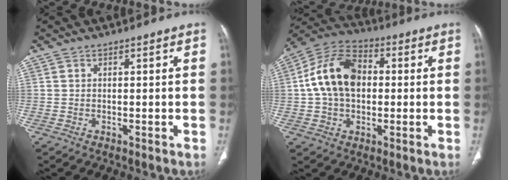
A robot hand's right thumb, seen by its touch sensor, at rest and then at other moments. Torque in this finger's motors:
{"motor_torque": [0.64, 1.01, 0.59, -0.63, 0.15]}